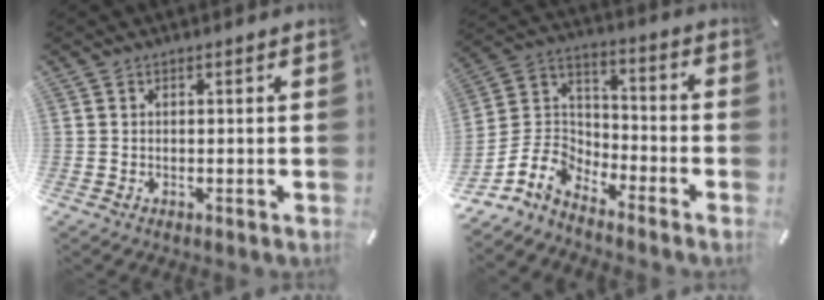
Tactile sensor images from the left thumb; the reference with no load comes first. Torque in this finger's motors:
{"motor_torque": [-0.43, 0.39, -0.20, 0.76, 0.02]}